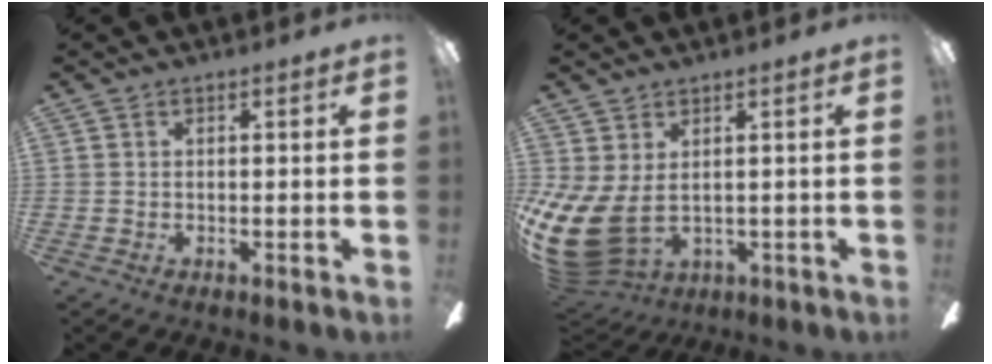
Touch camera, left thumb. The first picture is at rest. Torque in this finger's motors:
{"motor_torque": [1.56, 3.44, 2.77, 0.00, 1.05]}